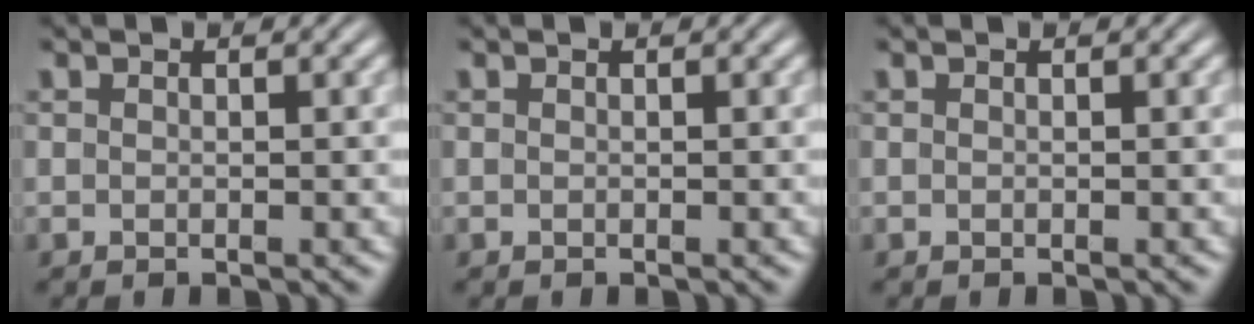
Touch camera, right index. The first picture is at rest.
{"total": 0.0}
{"total": 0.0}